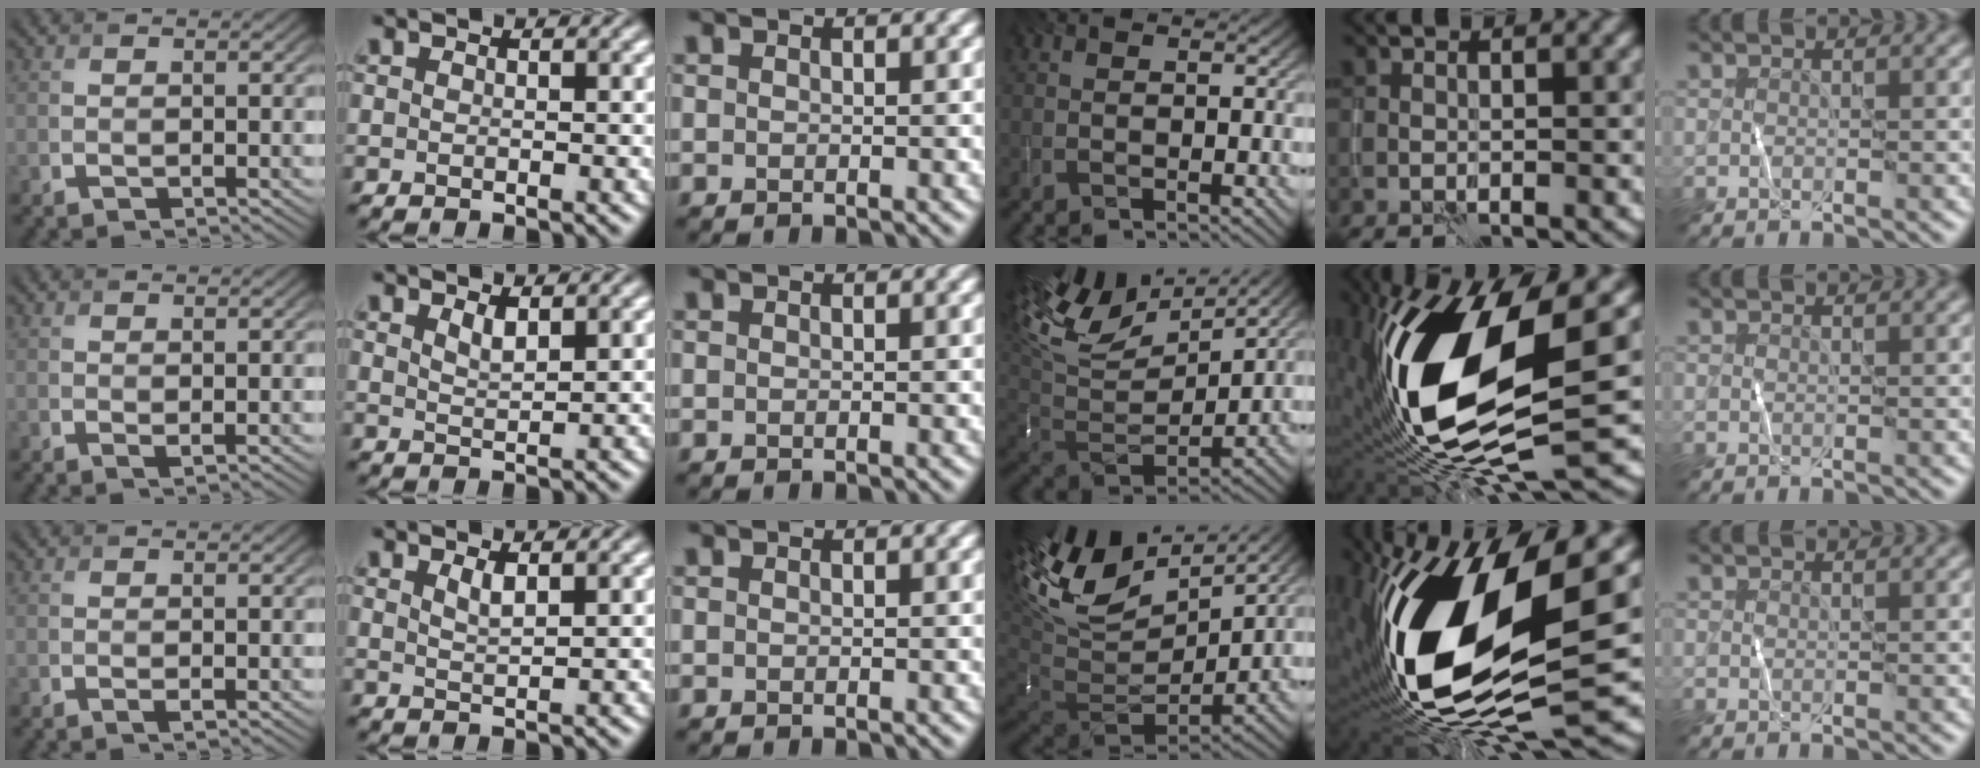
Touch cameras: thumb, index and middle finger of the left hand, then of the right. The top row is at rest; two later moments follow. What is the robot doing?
{"motion": "wipe", "object": "whiteboard"}